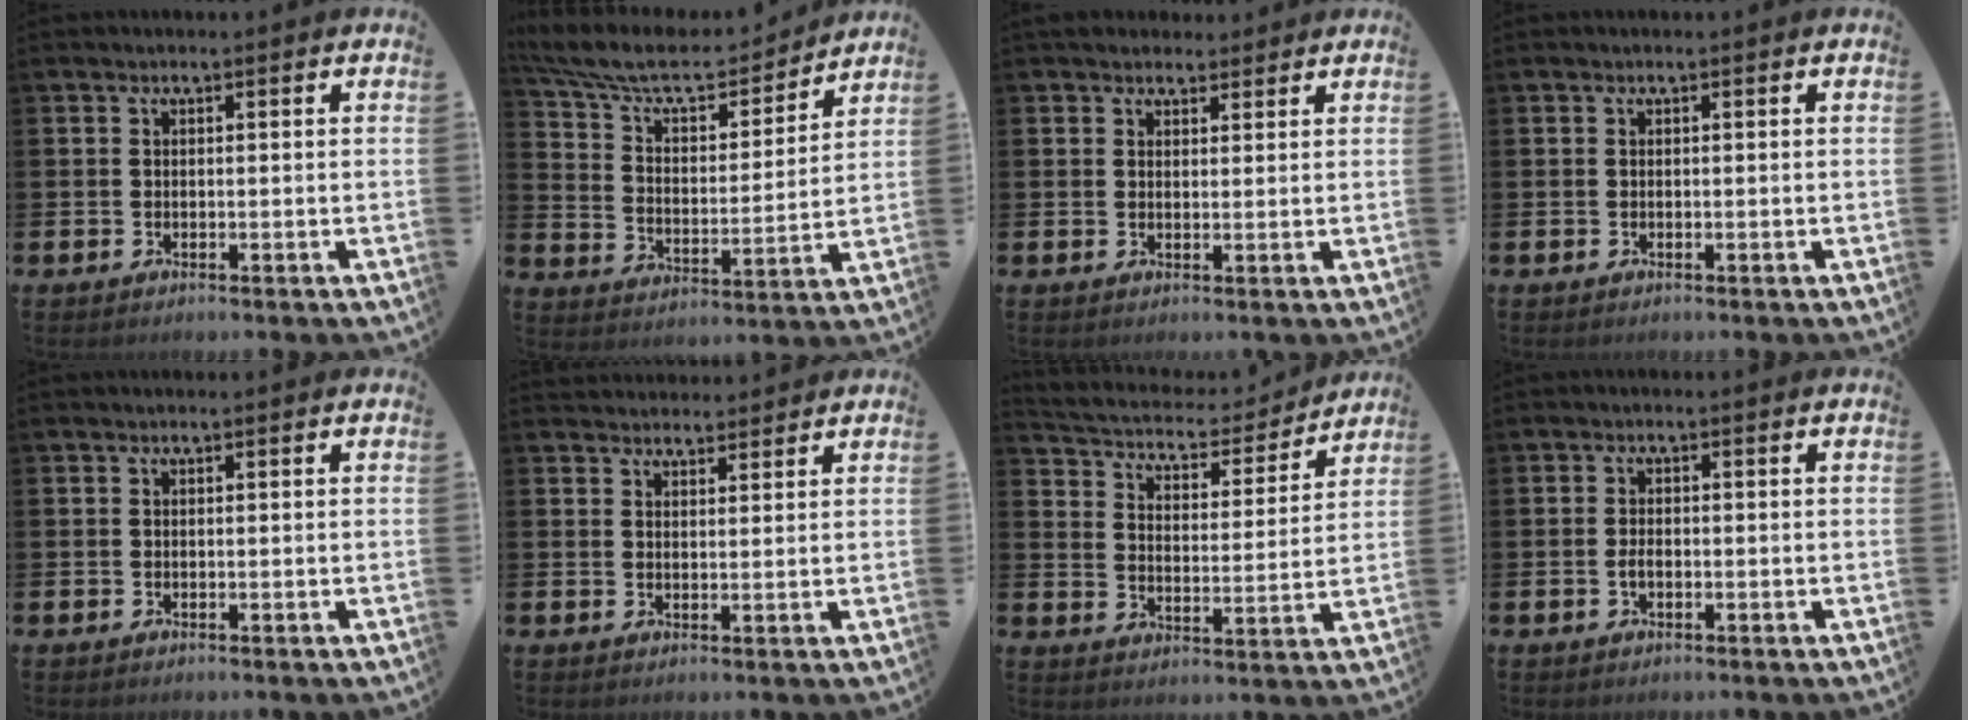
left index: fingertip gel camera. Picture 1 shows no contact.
{"total": 9.7, "force": [8.5, 2.9, 3.7], "torque": [-0.111, -0.056, 0.144]}
{"total": 3.3, "force": [3.0, 1.4, 0.1], "torque": [0.005, -0.010, 0.053]}
{"total": 0.0}
{"total": 0.0}
{"total": 3.0, "force": [2.8, 0.9, -0.2], "torque": [0.008, -0.014, 0.050]}
{"total": 5.5, "force": [5.1, 1.8, 0.7], "torque": [-0.040, -0.046, 0.081]}
{"total": 1.4, "force": [-0.4, 0.8, 1.1], "torque": [-0.016, 0.001, -0.010]}